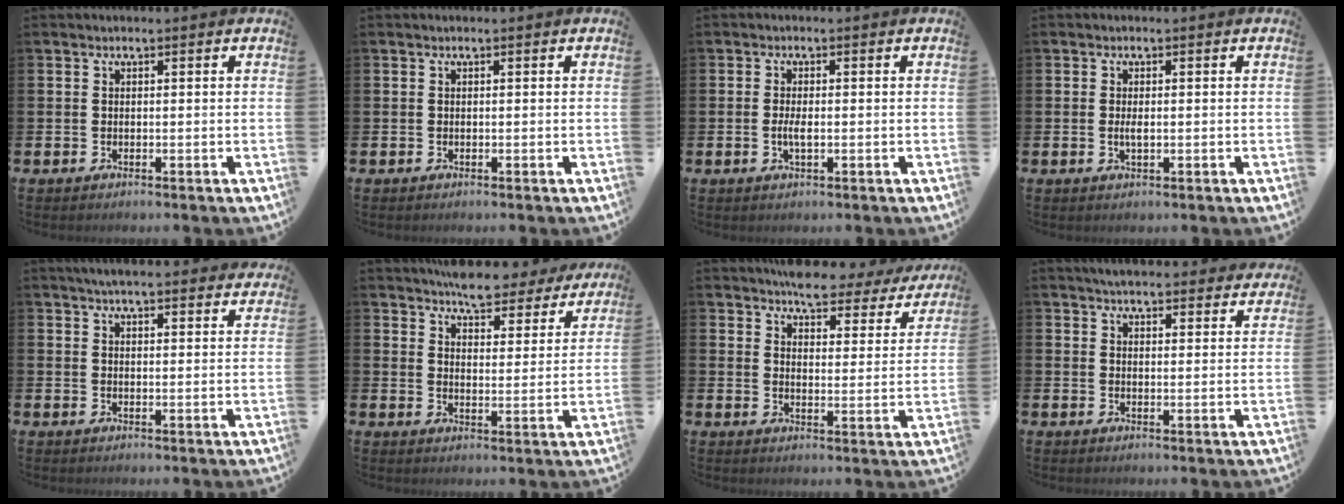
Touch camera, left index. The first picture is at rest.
{"total": 0.0}
{"total": 1.9, "force": [-0.2, 0.6, 1.8], "torque": [-0.031, 0.000, -0.005]}
{"total": 1.4, "force": [0.0, 0.5, 1.3], "torque": [-0.023, 0.002, -0.001]}
{"total": 4.4, "force": [4.2, 0.4, 1.1], "torque": [-0.030, -0.014, 0.077]}
{"total": 6.5, "force": [6.3, 1.5, 1.1], "torque": [-0.037, -0.038, 0.111]}
{"total": 5.5, "force": [5.2, 1.4, 1.1], "torque": [-0.036, -0.033, 0.088]}
{"total": 4.8, "force": [4.7, 0.5, 0.8], "torque": [-0.026, -0.022, 0.085]}